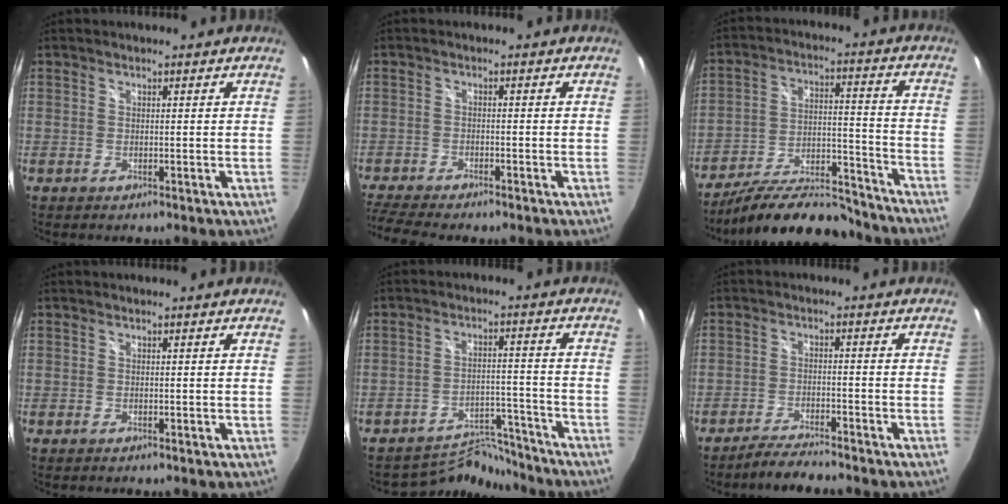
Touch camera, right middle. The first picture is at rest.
{"total": 7.7, "force": [-6.9, 1.0, 3.3], "torque": [-0.094, -0.023, -0.120]}
{"total": 18.4, "force": [-16.2, 4.9, 7.2], "torque": [-0.131, 0.008, -0.232]}
{"total": 0.0}
{"total": 8.2, "force": [-8.1, 1.5, -0.5], "torque": [-0.007, 0.021, -0.125]}
{"total": 5.3, "force": [-5.0, 0.3, 1.8], "torque": [-0.055, -0.004, -0.086]}